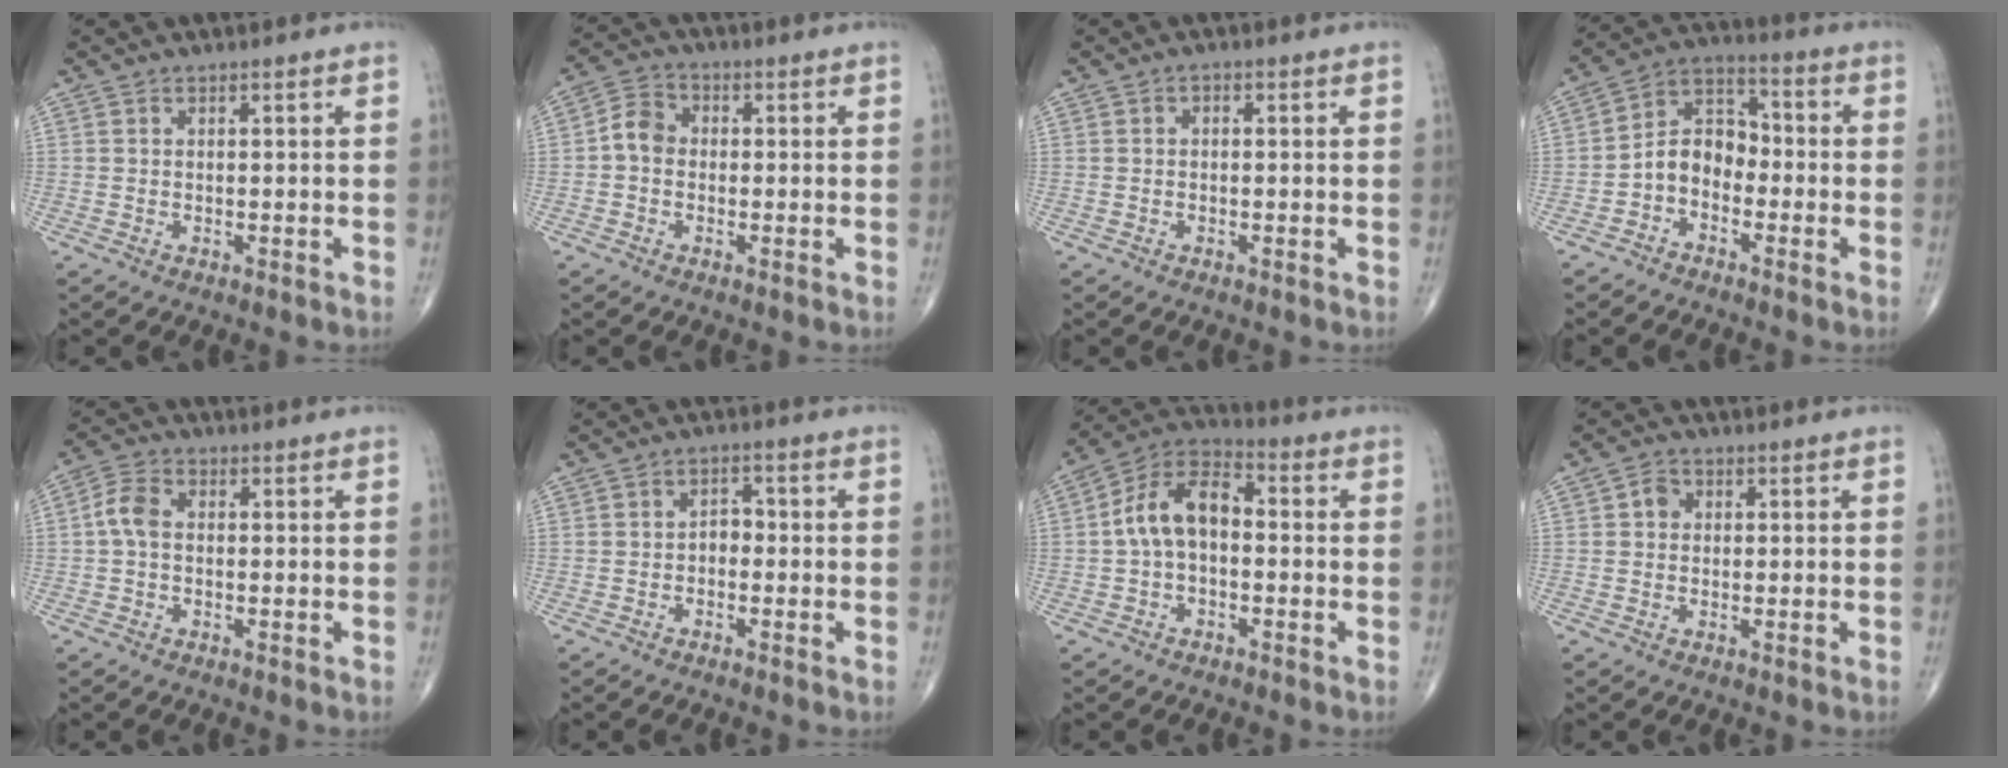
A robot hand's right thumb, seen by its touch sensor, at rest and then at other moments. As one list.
[{"total": 4.8, "force": [-0.5, 3.9, 2.7], "torque": [-0.040, 0.017, -0.021]}, {"total": 1.0, "force": [0.0, 0.7, 0.7], "torque": [-0.004, 0.003, -0.006]}, {"total": 8.1, "force": [-2.6, 5.8, 4.9], "torque": [-0.063, 0.042, -0.064]}, {"total": 4.5, "force": [-0.1, 2.9, 3.4], "torque": [-0.067, 0.013, -0.010]}, {"total": 2.6, "force": [-0.8, 1.8, 1.7], "torque": [-0.013, 0.017, -0.023]}, {"total": 10.8, "force": [-0.2, 6.5, 8.5], "torque": [-0.147, 0.039, -0.018]}, {"total": 2.4, "force": [0.3, 2.1, 1.2], "torque": [-0.009, 0.007, 0.000]}]